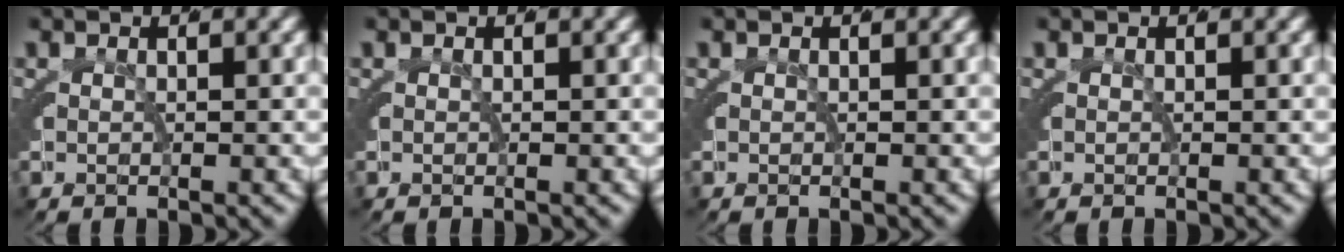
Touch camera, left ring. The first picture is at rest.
{"total": 0.0}
{"total": 0.0}
{"total": 0.0}